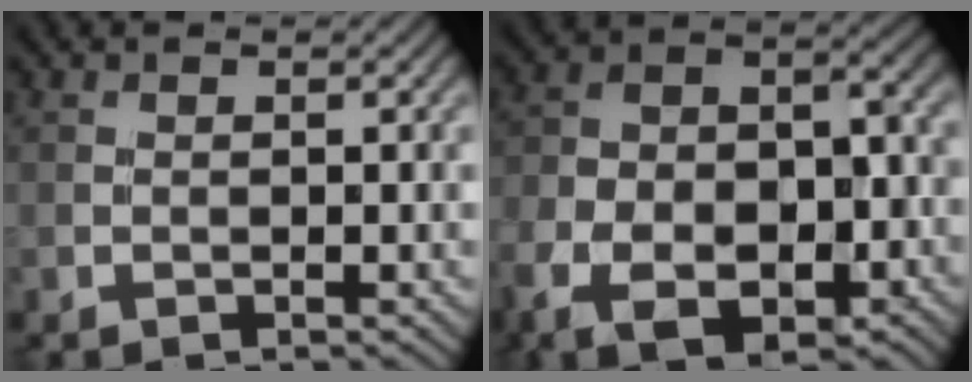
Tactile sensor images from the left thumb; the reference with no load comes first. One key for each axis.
{"total": 14.2, "fx": -7.0, "fy": 8.3, "fz": 9.1, "tx": -0.186, "ty": -0.038, "tz": -0.111}